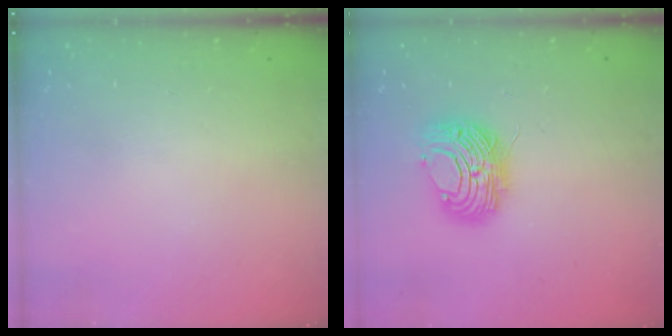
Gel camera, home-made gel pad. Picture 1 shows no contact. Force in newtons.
{"total": 8.9, "press": 8.9, "slide": 0.0}